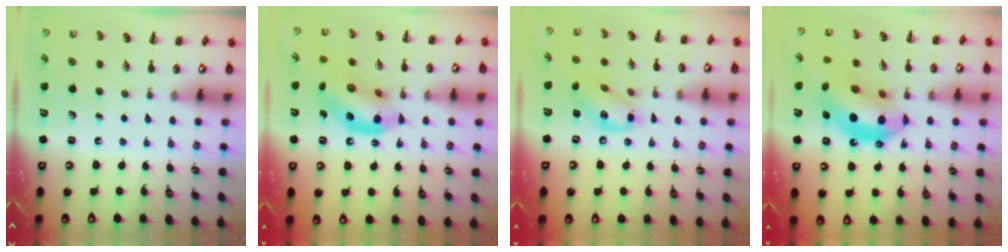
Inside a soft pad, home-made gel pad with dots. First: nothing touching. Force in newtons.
{"total": 13.8, "press": 13.6, "slide": 2.8}
{"total": 12.4, "press": 12.2, "slide": 2.6}
{"total": 16.5, "press": 15.9, "slide": 4.6}